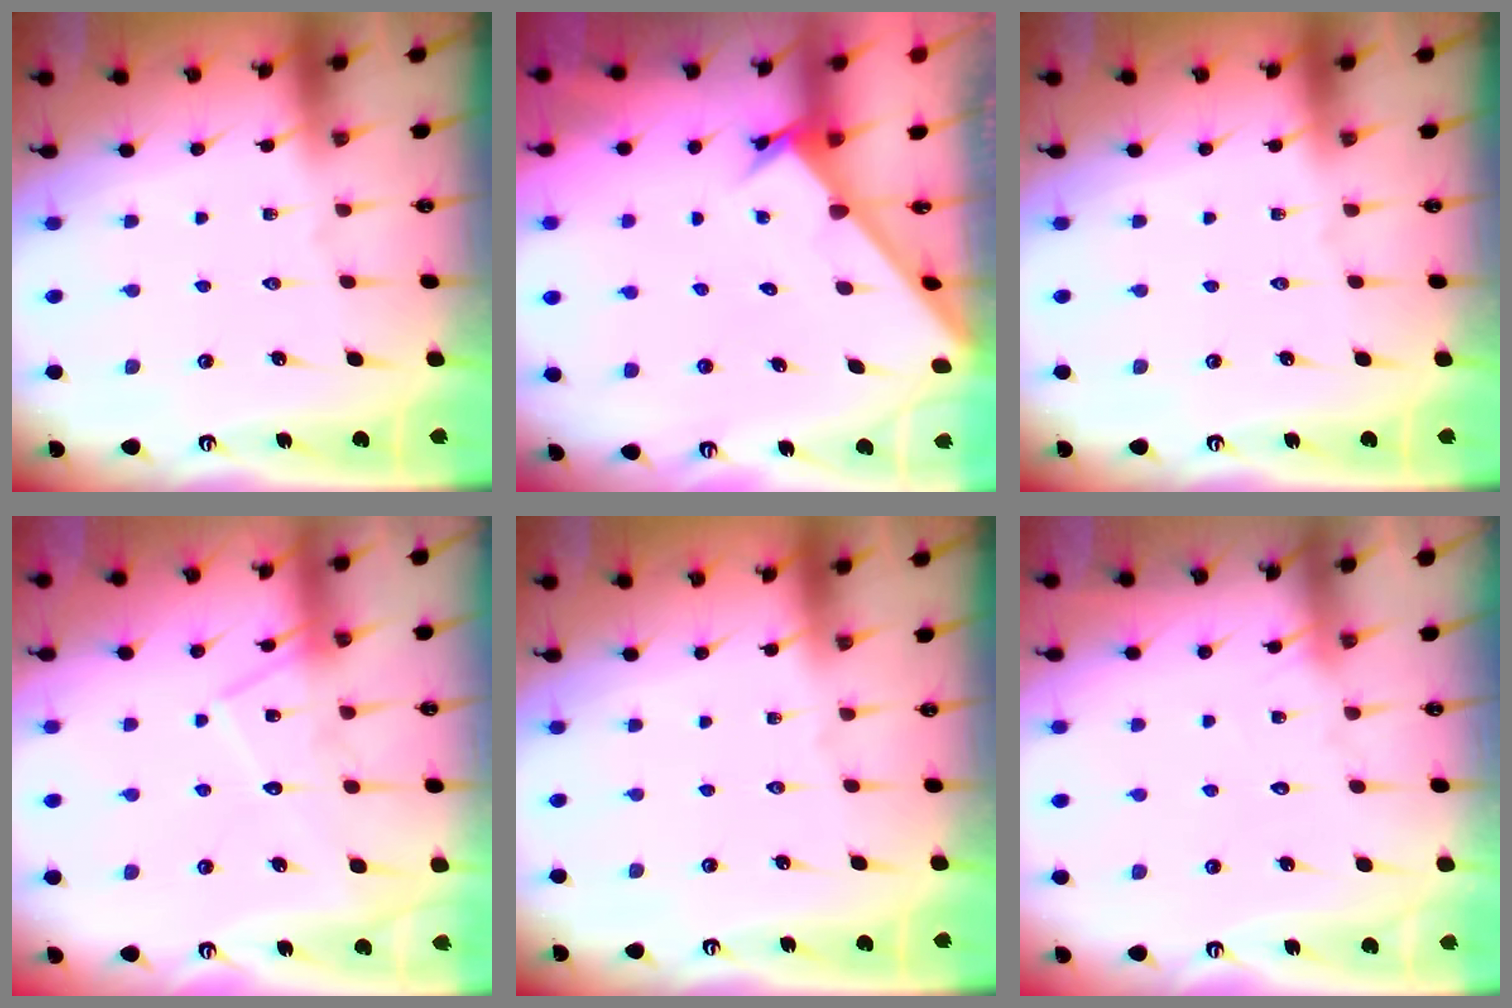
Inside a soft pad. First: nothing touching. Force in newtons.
{"total": 2.6, "press": 2.6, "slide": 0.3}
{"total": 0.0}
{"total": 13.2, "press": 13.2, "slide": 0.9}
{"total": 0.0}
{"total": 5.6, "press": 5.6, "slide": 0.5}